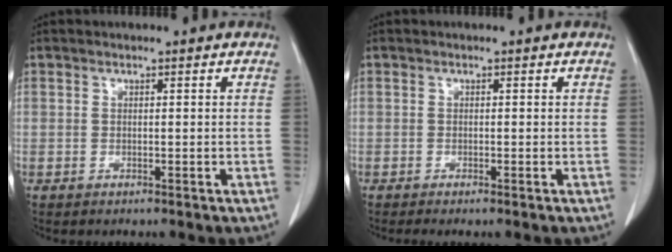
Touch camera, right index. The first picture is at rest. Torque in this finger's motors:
{"motor_torque": [-0.14, 0.15, -0.08, 0.01]}